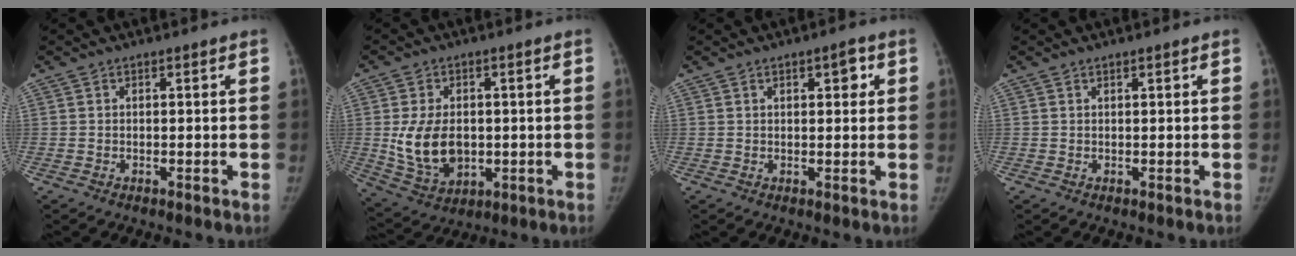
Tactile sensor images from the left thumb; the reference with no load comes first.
{"total": 11.3, "force": [-0.2, 7.7, 8.2], "torque": [-0.133, -0.008, 0.013]}
{"total": 3.2, "force": [1.3, 1.3, 2.6], "torque": [-0.025, -0.001, 0.016]}
{"total": 0.5, "force": [0.4, 0.0, 0.4], "torque": [-0.007, -0.002, 0.008]}